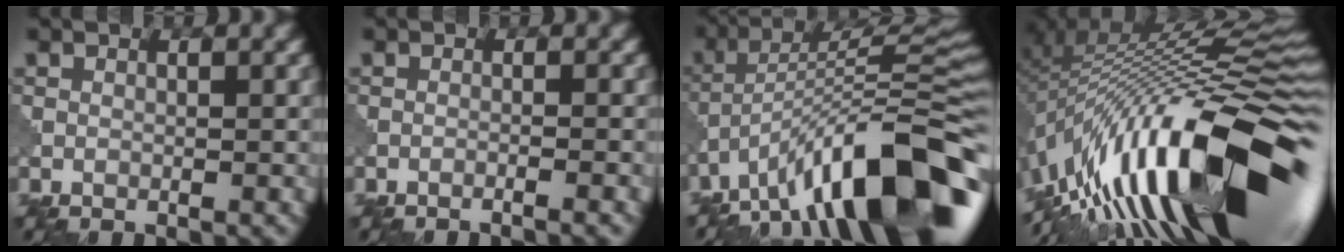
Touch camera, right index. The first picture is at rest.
{"total": 1.6, "force": [-1.0, 0.3, 1.2], "torque": [-0.013, 0.005, -0.028]}
{"total": 14.7, "force": [-9.3, 3.6, 10.8], "torque": [-0.164, 0.024, -0.159]}
{"total": 17.8, "force": [-6.0, 5.0, 15.9], "torque": [-0.245, 0.051, -0.130]}